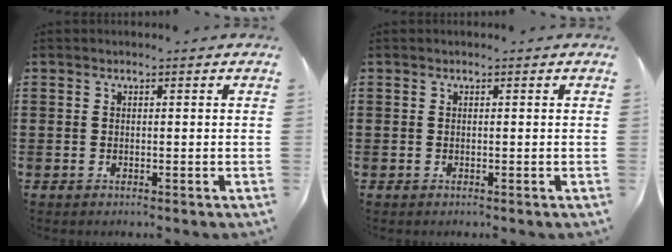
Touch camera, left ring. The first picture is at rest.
{"total": 0.0}